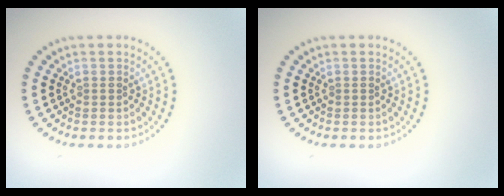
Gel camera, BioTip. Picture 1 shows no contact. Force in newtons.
{"total": 0.0}